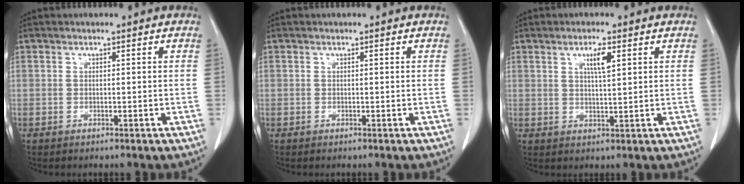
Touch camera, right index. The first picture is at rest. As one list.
[{"total": 0.0}, {"total": 3.4, "force": [1.5, 0.4, 3.0], "torque": [-0.054, -0.001, 0.026]}]